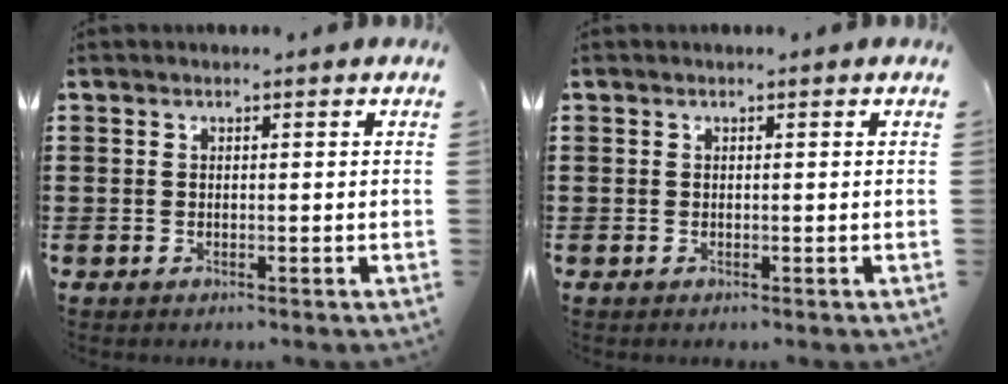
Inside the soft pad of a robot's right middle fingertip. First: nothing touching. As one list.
[{"total": 0.0}]